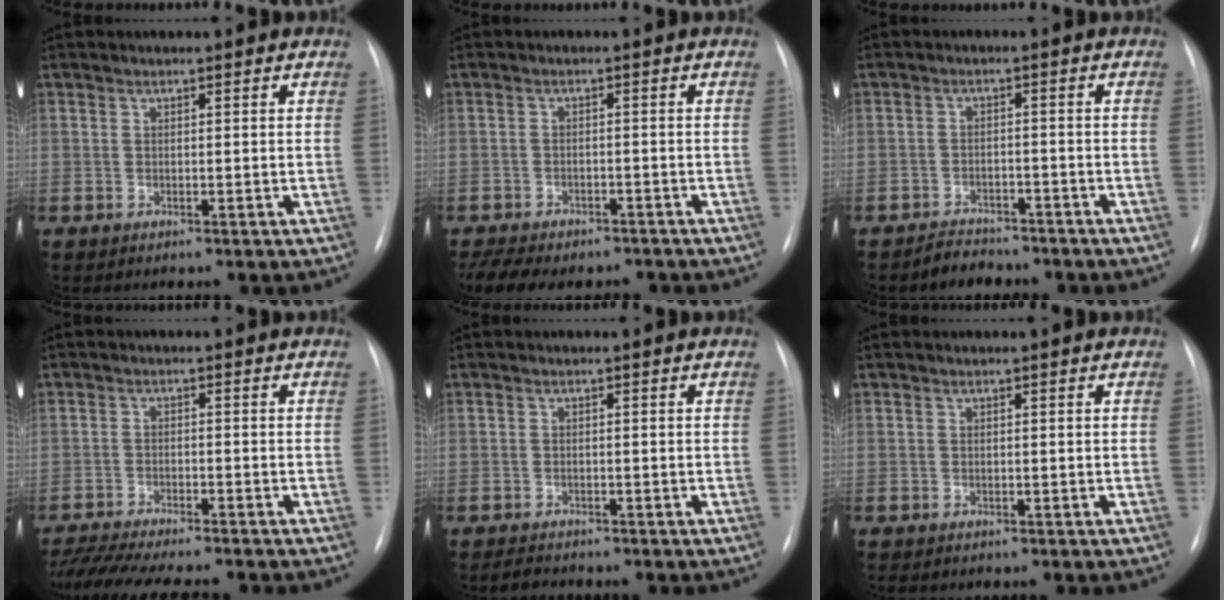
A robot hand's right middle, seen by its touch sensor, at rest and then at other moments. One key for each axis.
{"total": 11.5, "fx": -9.7, "fy": 4.3, "fz": 4.4, "tx": -0.087, "ty": 0.001, "tz": -0.131}
{"total": 4.1, "fx": -3.7, "fy": 1.9, "fz": 0.4, "tx": -0.011, "ty": 0.000, "tz": -0.056}
{"total": 12.5, "fx": -11.1, "fy": 1.0, "fz": 5.6, "tx": -0.082, "ty": -0.011, "tz": -0.168}
{"total": 1.7, "fx": -1.6, "fy": 0.4, "fz": 0.2, "tx": -0.009, "ty": -0.006, "tz": -0.024}
{"total": 0.5, "fx": -0.4, "fy": 0.2, "fz": 0.2, "tx": -0.008, "ty": 0.001, "tz": -0.008}